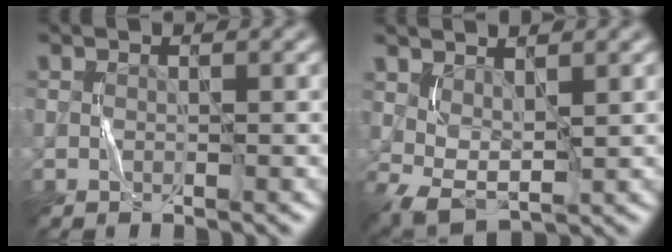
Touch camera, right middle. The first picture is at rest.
{"total": 3.2, "force": [1.2, 1.7, 2.4], "torque": [-0.052, -0.004, 0.029]}